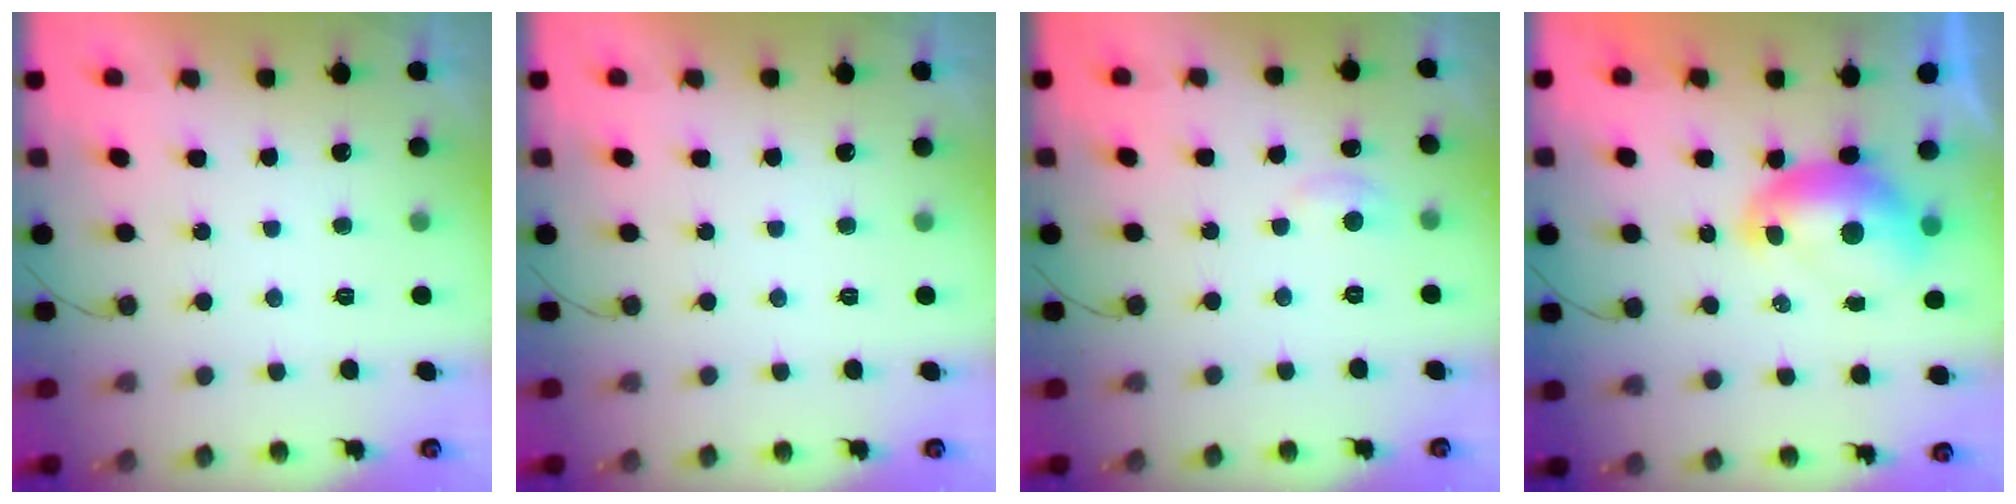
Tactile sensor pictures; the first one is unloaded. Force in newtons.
{"total": 0.0}
{"total": 4.8, "press": 4.7, "slide": 0.7}
{"total": 8.9, "press": 8.8, "slide": 1.0}